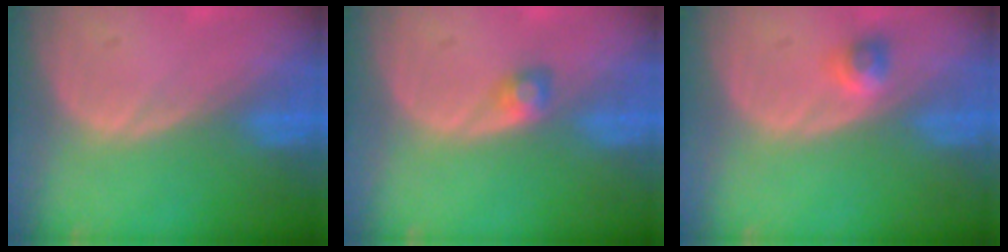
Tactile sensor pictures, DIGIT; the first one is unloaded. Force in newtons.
{"total": 1.9, "press": 1.8, "slide": 0.2}
{"total": 2.4, "press": 2.0, "slide": 1.2}